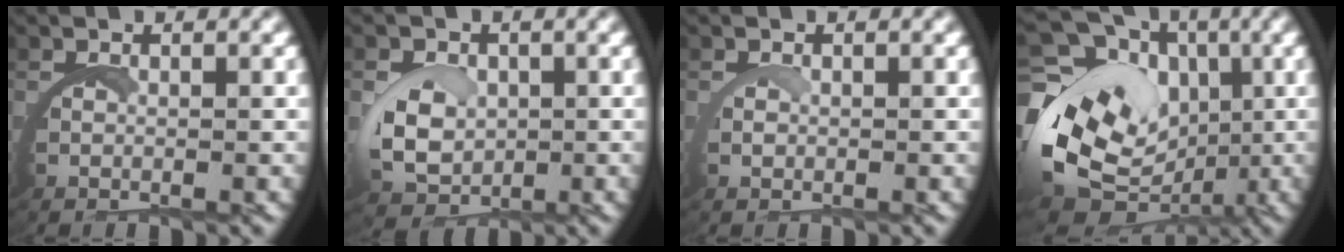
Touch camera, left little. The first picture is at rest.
{"total": 4.1, "force": [0.2, 3.1, 2.7], "torque": [-0.072, -0.016, 0.013]}
{"total": 0.7, "force": [0.7, -0.2, 0.2], "torque": [-0.018, -0.006, 0.014]}
{"total": 13.1, "force": [0.2, 9.9, 8.6], "torque": [-0.165, -0.035, 0.012]}